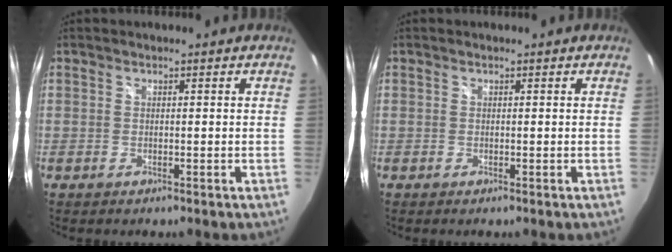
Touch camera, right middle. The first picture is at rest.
{"total": 0.0}